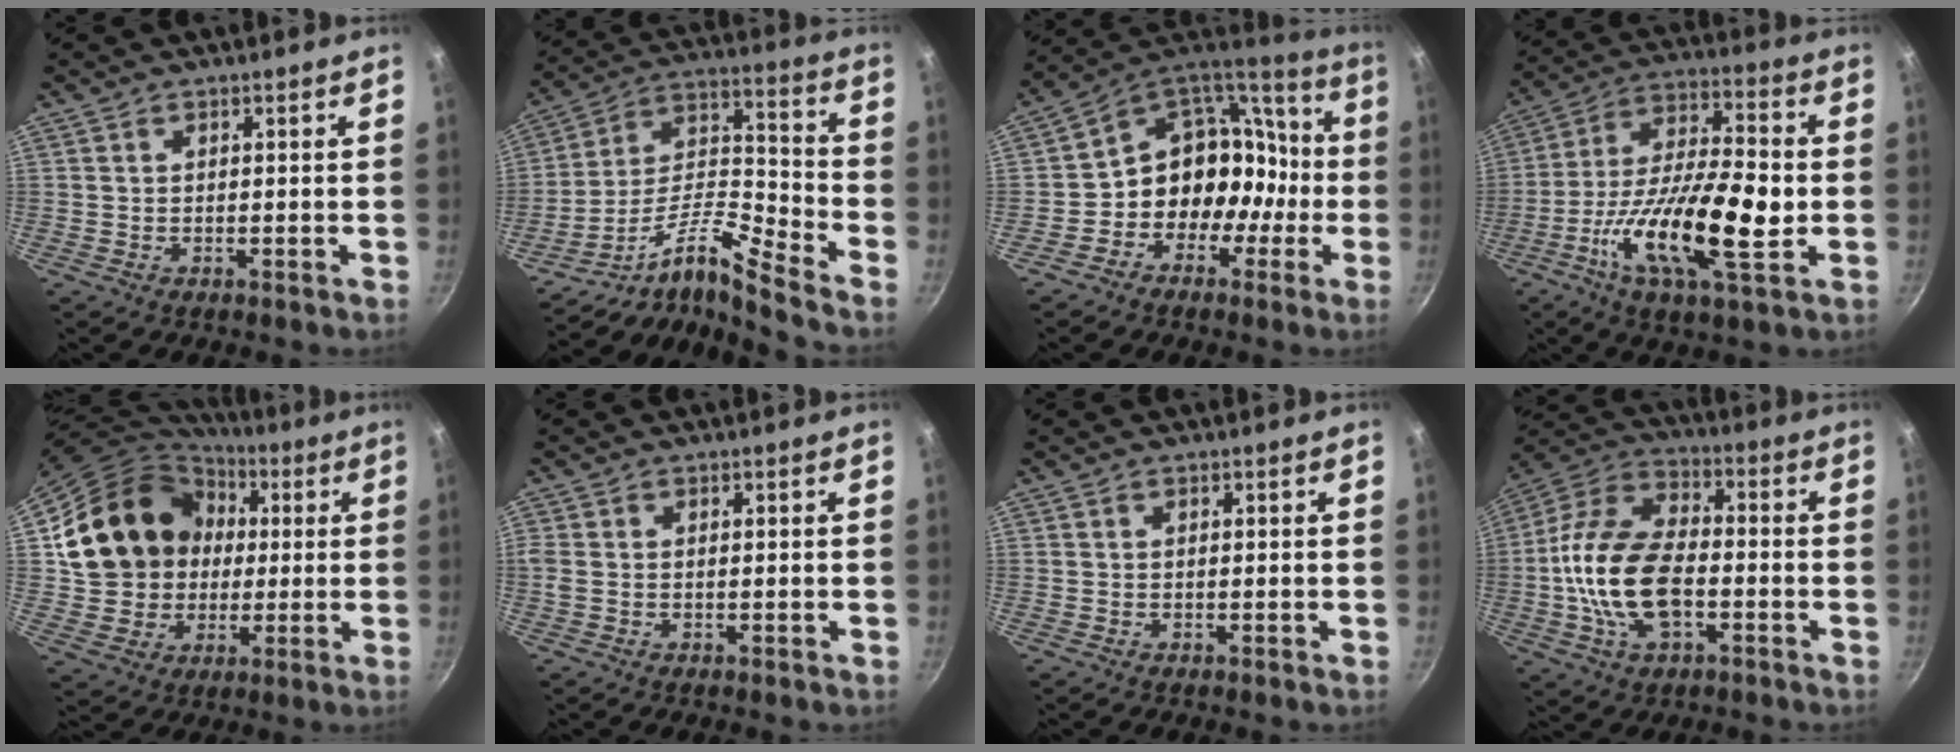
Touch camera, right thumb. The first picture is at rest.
{"total": 14.7, "force": [-10.5, 1.8, 10.1], "torque": [-0.167, 0.091, -0.211]}
{"total": 15.4, "force": [-4.0, 13.3, 6.7], "torque": [-0.035, 0.092, -0.070]}
{"total": 20.3, "force": [-4.3, 6.7, 18.6], "torque": [-0.329, 0.026, -0.085]}
{"total": 20.2, "force": [3.2, 17.4, 9.8], "torque": [-0.158, 0.035, 0.062]}
{"total": 1.3, "force": [-0.2, 0.9, 0.9], "torque": [-0.021, 0.000, -0.003]}
{"total": 0.0}
{"total": 17.6, "force": [-3.3, 9.8, 14.2], "torque": [-0.259, 0.037, -0.076]}